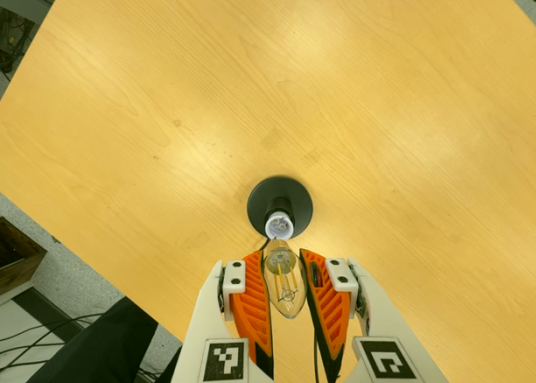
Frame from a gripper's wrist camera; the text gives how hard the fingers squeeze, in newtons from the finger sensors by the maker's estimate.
{"total": 22.5, "left": 25.4, "right": 19.5}